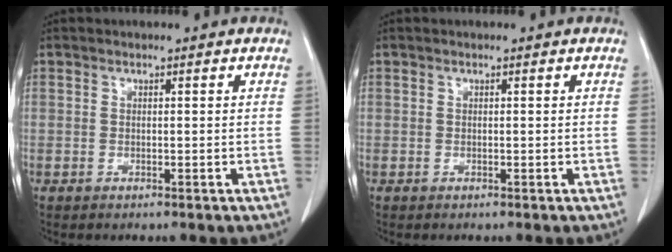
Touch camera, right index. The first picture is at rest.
{"total": 0.0}